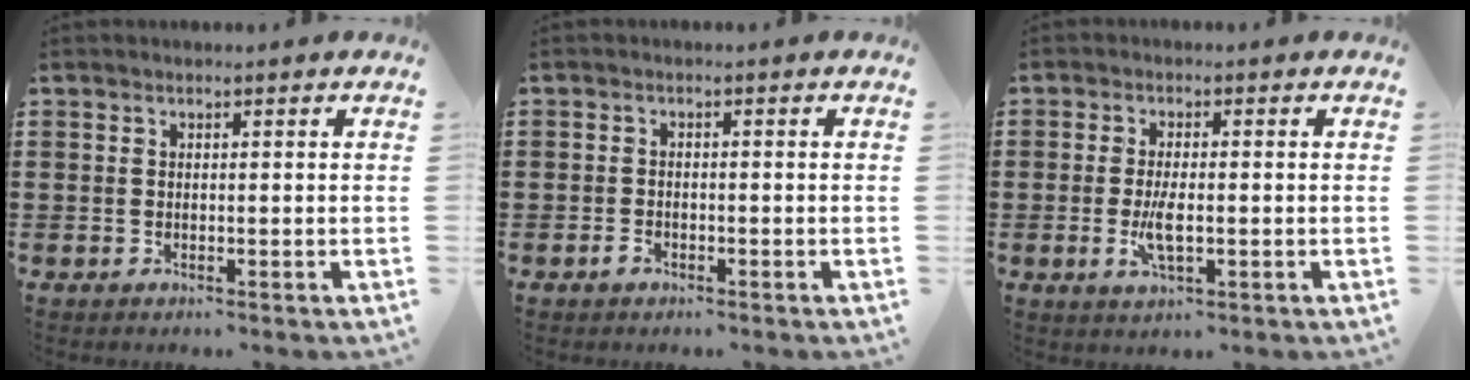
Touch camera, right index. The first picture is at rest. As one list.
[{"total": 1.3, "force": [-0.8, 0.7, 0.7], "torque": [-0.015, -0.002, -0.016]}, {"total": 4.5, "force": [-0.8, 1.5, 4.2], "torque": [-0.093, -0.007, -0.019]}]